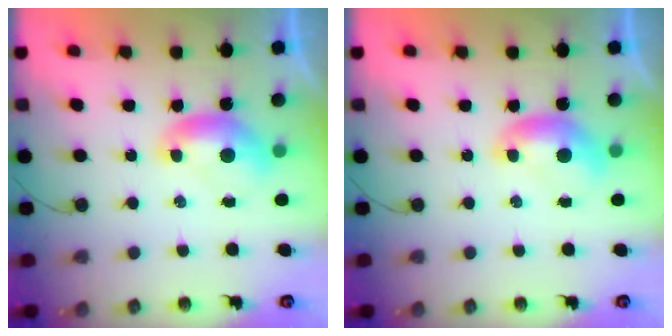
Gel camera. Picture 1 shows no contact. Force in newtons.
{"total": 0.0}